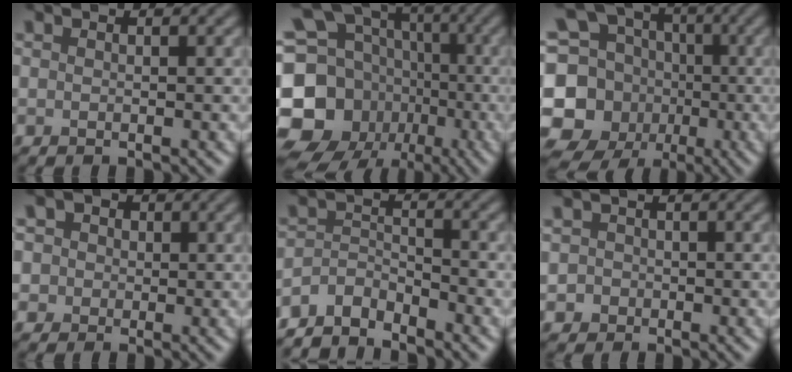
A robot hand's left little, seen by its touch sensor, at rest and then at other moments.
{"total": 18.7, "force": [-4.8, 16.1, 8.3], "torque": [-0.197, -0.011, -0.097]}
{"total": 15.4, "force": [-2.2, 14.0, 6.0], "torque": [-0.158, 0.002, -0.063]}
{"total": 6.8, "force": [2.9, 5.5, 2.8], "torque": [-0.039, 0.032, 0.010]}
{"total": 3.3, "force": [-3.1, 0.9, 0.6], "torque": [-0.011, 0.004, -0.071]}
{"total": 1.5, "force": [-0.3, 1.5, 0.0], "torque": [0.017, 0.003, -0.005]}